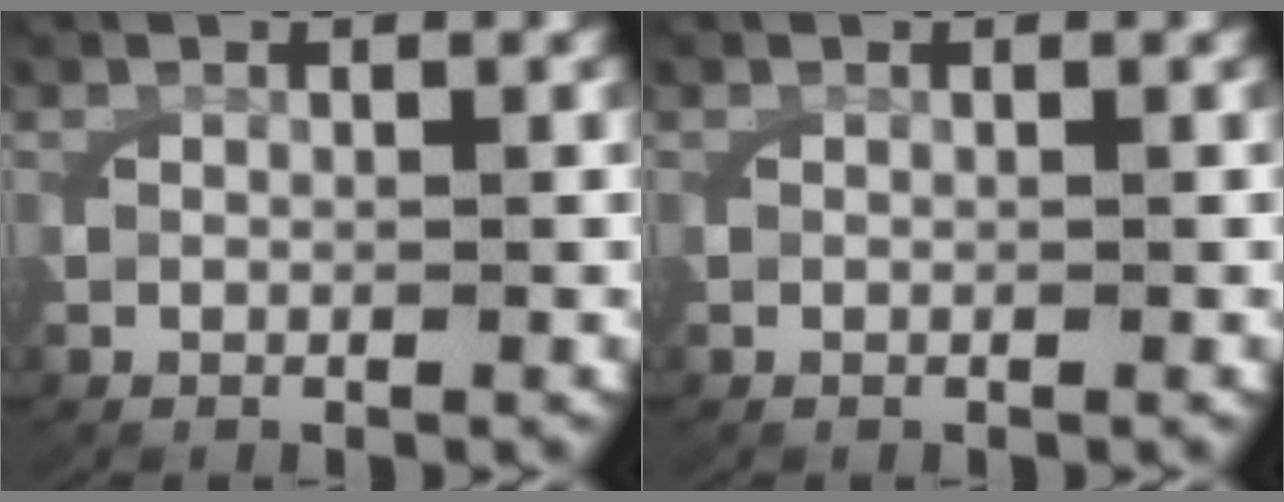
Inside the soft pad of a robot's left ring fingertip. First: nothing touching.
{"total": 0.0}